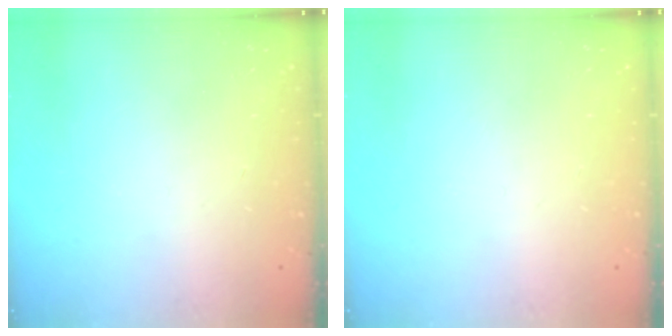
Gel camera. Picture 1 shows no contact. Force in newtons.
{"total": 0.0}